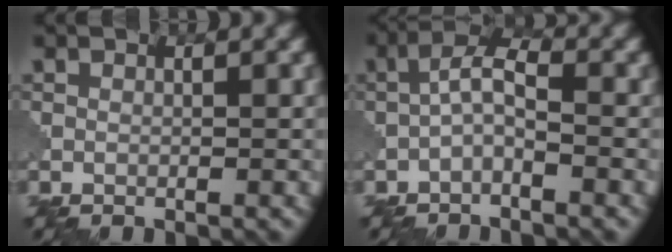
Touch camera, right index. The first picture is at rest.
{"total": 2.8, "force": [-1.0, 0.9, 2.4], "torque": [-0.050, 0.012, -0.028]}